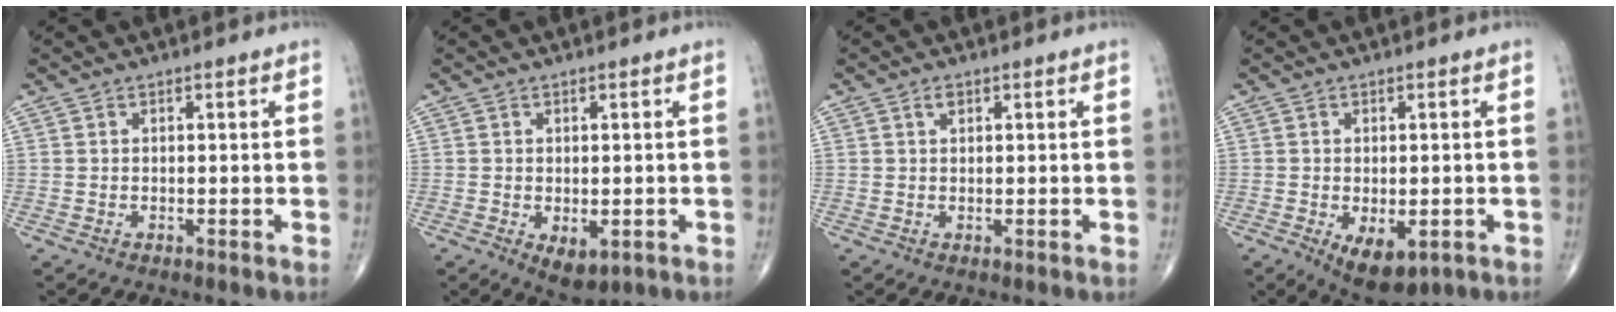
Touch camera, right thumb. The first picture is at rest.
{"total": 4.4, "force": [-1.3, 2.5, 3.4], "torque": [-0.045, -0.004, -0.006]}
{"total": 2.8, "force": [1.1, 1.7, 1.9], "torque": [-0.028, 0.004, 0.017]}
{"total": 7.7, "force": [-2.8, 4.1, 5.9], "torque": [-0.081, -0.007, -0.031]}